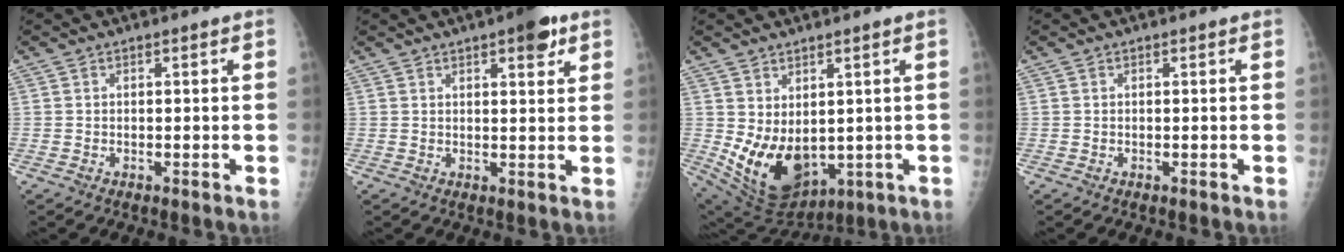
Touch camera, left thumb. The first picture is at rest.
{"total": 5.9, "force": [3.4, 2.0, 4.4], "torque": [-0.045, -0.011, 0.039]}
{"total": 12.8, "force": [0.2, 8.0, 9.9], "torque": [-0.153, -0.027, 0.040]}
{"total": 0.0}